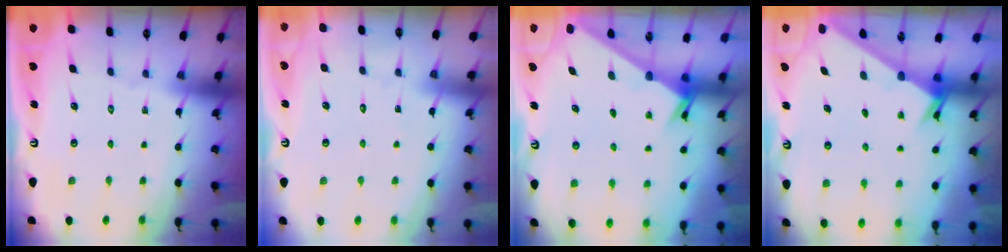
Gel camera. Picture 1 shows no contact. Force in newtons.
{"total": 2.8, "press": 2.8, "slide": 0.3}
{"total": 2.6, "press": 2.6, "slide": 0.2}
{"total": 2.6, "press": 2.6, "slide": 0.2}